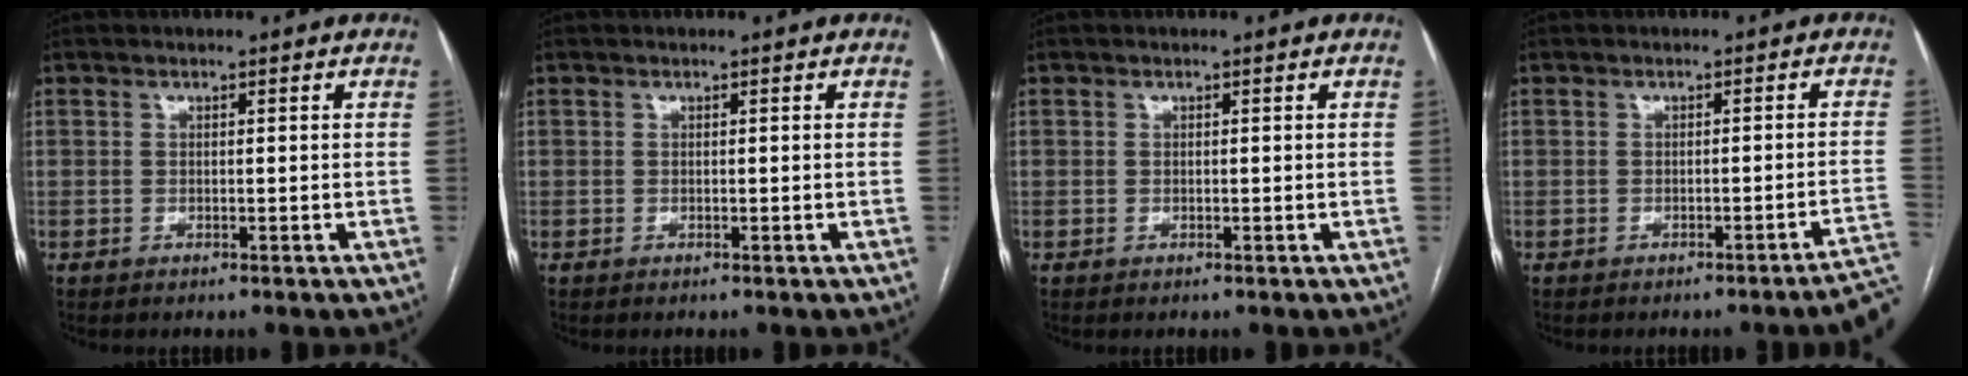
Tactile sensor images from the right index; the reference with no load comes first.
{"total": 0.0}
{"total": 0.0}
{"total": 5.0, "force": [-4.1, -0.7, 2.8], "torque": [-0.003, 0.004, -0.049]}